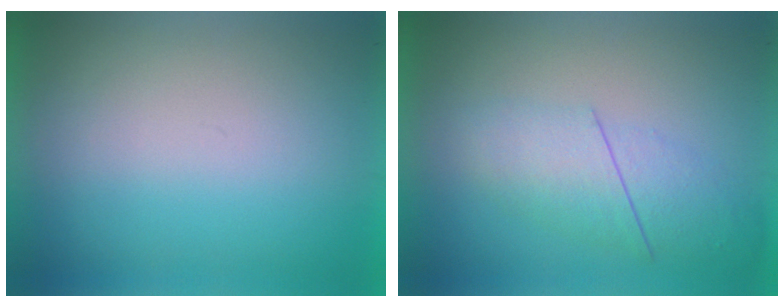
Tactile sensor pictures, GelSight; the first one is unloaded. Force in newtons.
{"total": 2.3}